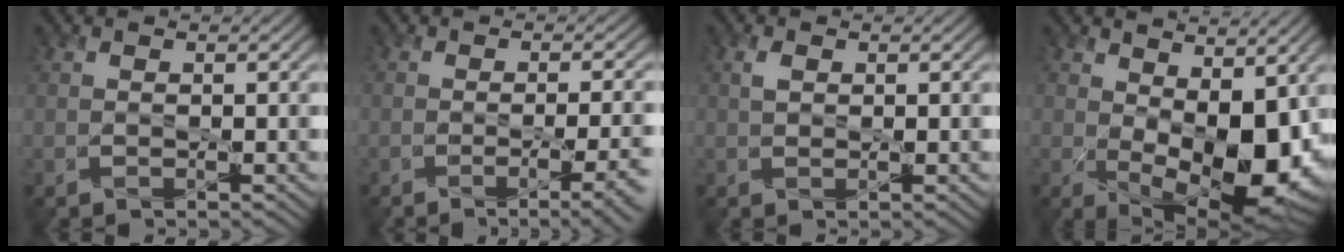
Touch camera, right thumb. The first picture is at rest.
{"total": 4.5, "force": [-2.2, 0.8, 3.8], "torque": [-0.049, -0.002, -0.022]}
{"total": 1.2, "force": [0.4, 0.6, 0.9], "torque": [-0.018, 0.005, 0.008]}
{"total": 11.5, "force": [0.6, 6.3, 9.6], "torque": [-0.159, -0.023, 0.022]}